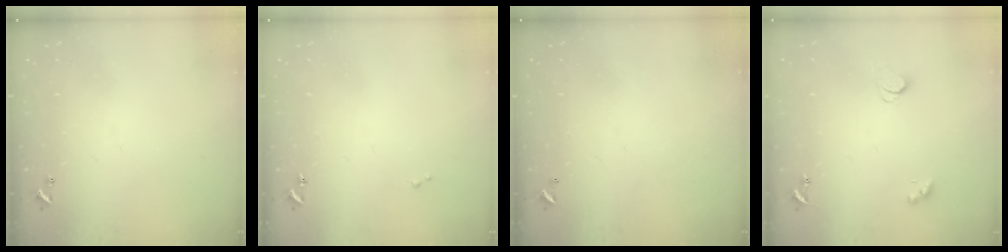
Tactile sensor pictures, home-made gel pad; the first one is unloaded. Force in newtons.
{"total": 0.0}
{"total": 2.8, "press": 2.8, "slide": 0.1}
{"total": 2.8, "press": 2.8, "slide": 0.6}